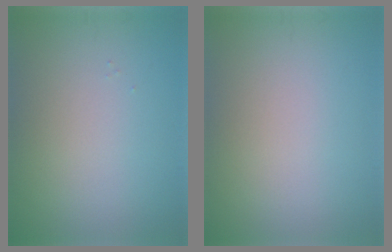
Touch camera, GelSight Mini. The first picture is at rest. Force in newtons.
{"total": 0.0}